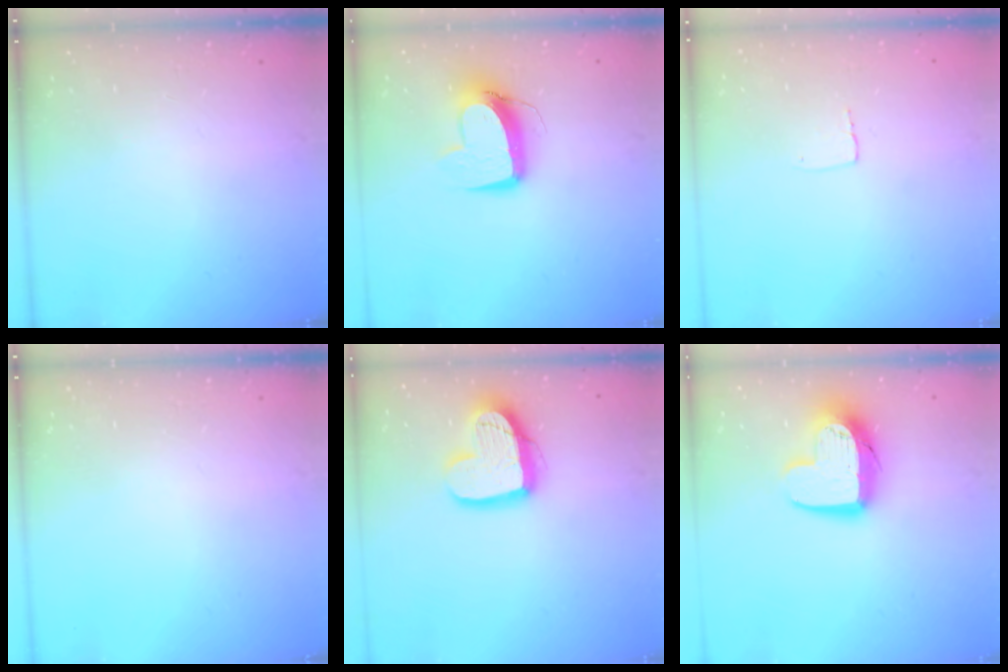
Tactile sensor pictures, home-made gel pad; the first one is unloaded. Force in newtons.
{"total": 11.4, "press": 11.3, "slide": 1.5}
{"total": 2.7, "press": 2.7, "slide": 0.1}
{"total": 0.0}
{"total": 15.3, "press": 15.2, "slide": 1.3}
{"total": 12.4, "press": 12.4, "slide": 1.0}